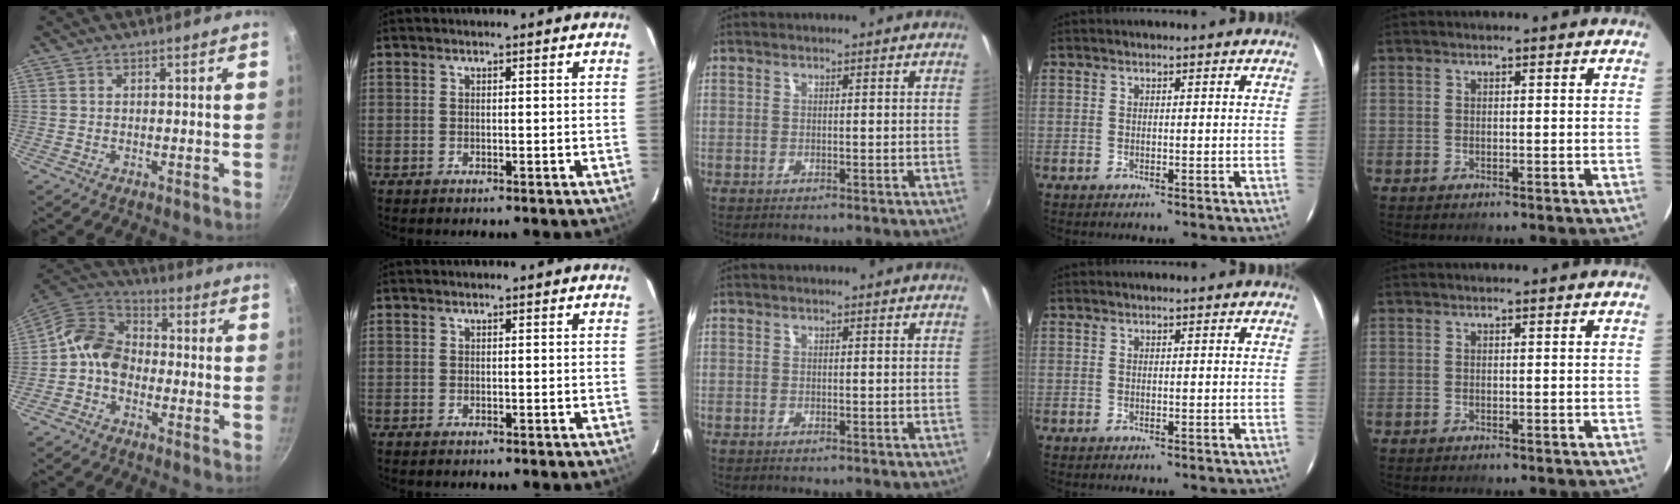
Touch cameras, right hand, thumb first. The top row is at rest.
{"thumb": {"total": 9.5, "force": [-2.0, 7.4, 5.7], "torque": [-0.076, 0.039, -0.064]}}